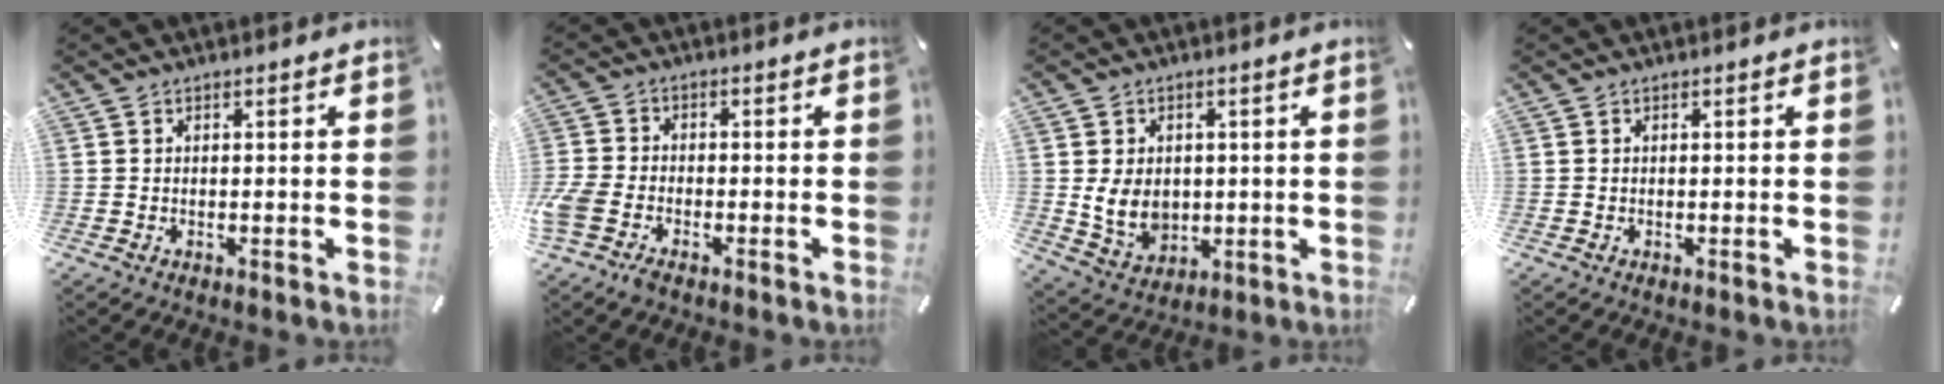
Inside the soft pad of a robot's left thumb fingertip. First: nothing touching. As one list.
[{"total": 5.5, "force": [-3.4, 3.2, 2.9], "torque": [-0.078, 0.010, -0.069]}, {"total": 8.1, "force": [0.3, 6.6, 4.6], "torque": [-0.093, -0.002, 0.005]}, {"total": 0.0}]